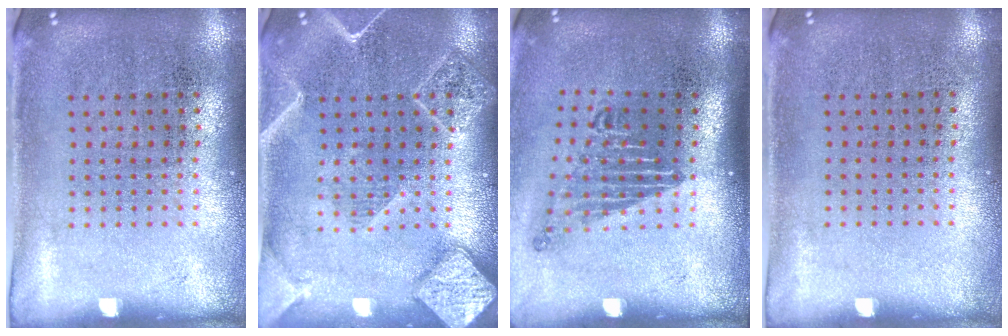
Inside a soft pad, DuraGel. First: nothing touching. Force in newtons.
{"total": 2.1, "press": 2.1, "slide": 0.2}
{"total": 1.7, "press": 1.2, "slide": 1.3}
{"total": 0.0}